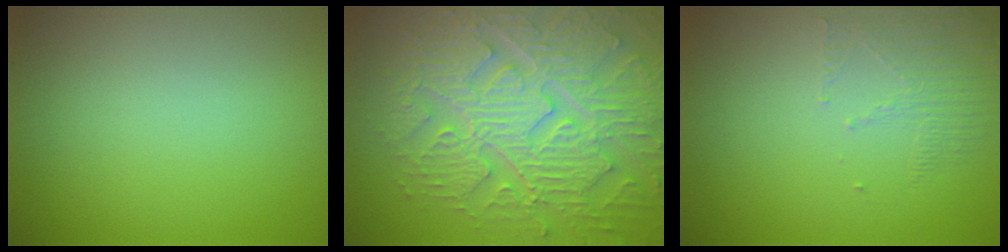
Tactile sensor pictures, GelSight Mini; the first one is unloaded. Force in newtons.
{"total": 9.2, "press": 6.7, "slide": 6.2}
{"total": 1.6, "press": 0.7, "slide": 1.4}